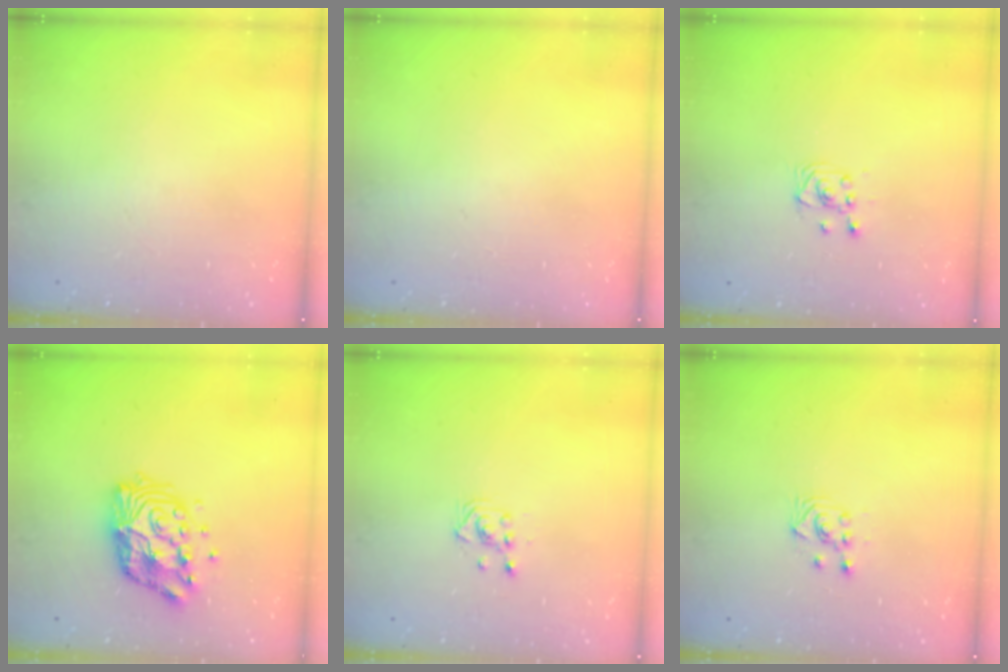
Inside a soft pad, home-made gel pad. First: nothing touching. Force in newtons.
{"total": 0.0}
{"total": 2.9, "press": 2.9, "slide": 0.4}
{"total": 13.3, "press": 13.2, "slide": 1.1}
{"total": 3.0, "press": 3.0, "slide": 0.3}
{"total": 2.6, "press": 2.6, "slide": 0.3}